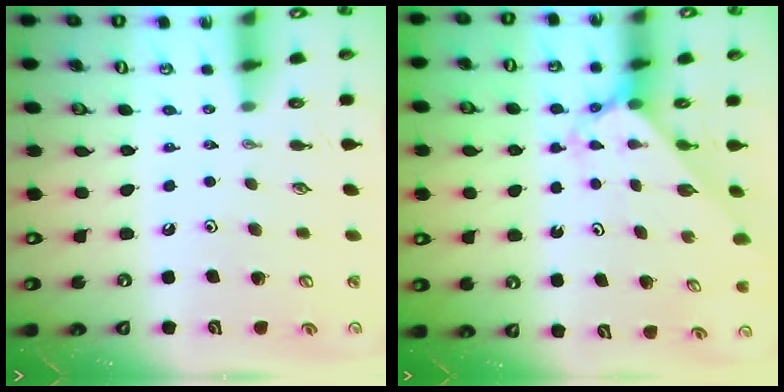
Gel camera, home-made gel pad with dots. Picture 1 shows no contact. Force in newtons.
{"total": 2.6, "press": 2.6, "slide": 0.2}